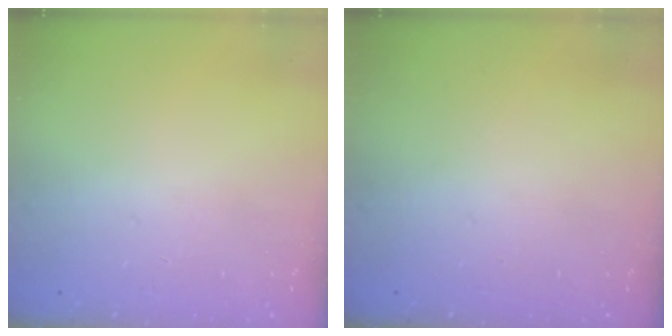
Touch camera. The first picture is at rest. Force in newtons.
{"total": 0.0}